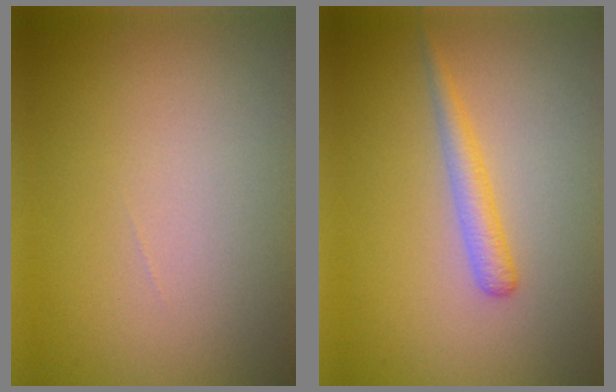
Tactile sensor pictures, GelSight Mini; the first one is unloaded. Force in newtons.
{"total": 1.9, "press": 1.9, "slide": 0.0}